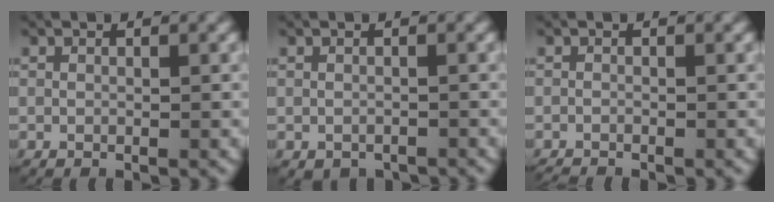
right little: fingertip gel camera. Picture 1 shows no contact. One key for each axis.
{"total": 1.0, "fx": -0.7, "fy": 0.7, "fz": 0.2, "tx": -0.005, "ty": -0.005, "tz": -0.006}
{"total": 0.9, "fx": -0.9, "fy": 0.1, "fz": 0.0, "tx": -0.008, "ty": -0.008, "tz": -0.013}